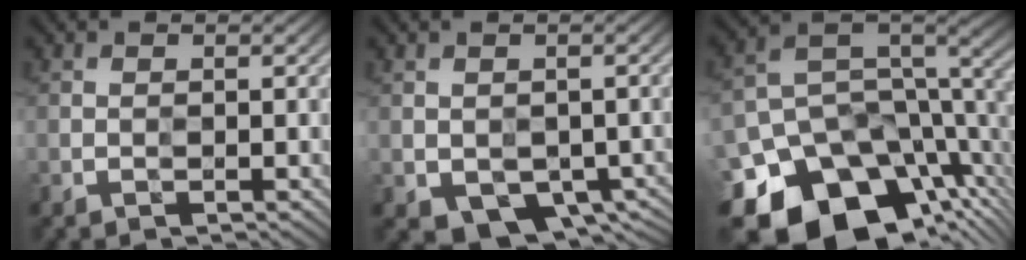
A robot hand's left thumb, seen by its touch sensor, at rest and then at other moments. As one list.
[{"total": 3.8, "force": [-1.6, 3.0, 1.8], "torque": [-0.025, -0.011, -0.017]}, {"total": 16.1, "force": [-9.2, 10.4, 8.2], "torque": [-0.186, -0.034, -0.134]}]